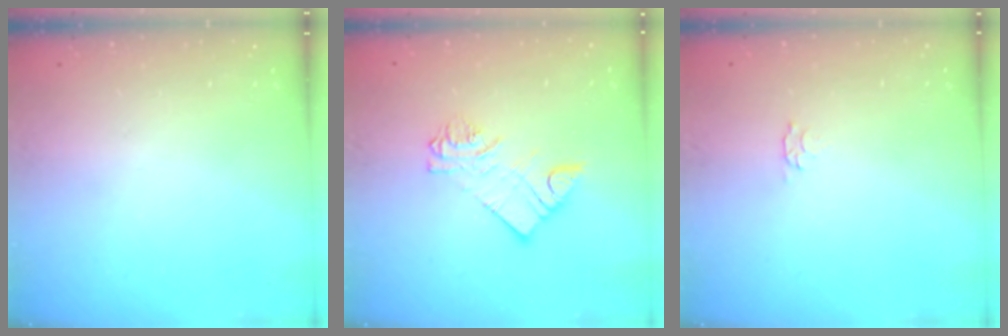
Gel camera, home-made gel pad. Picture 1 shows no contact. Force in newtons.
{"total": 8.0, "press": 8.0, "slide": 0.4}
{"total": 2.8, "press": 2.7, "slide": 0.5}